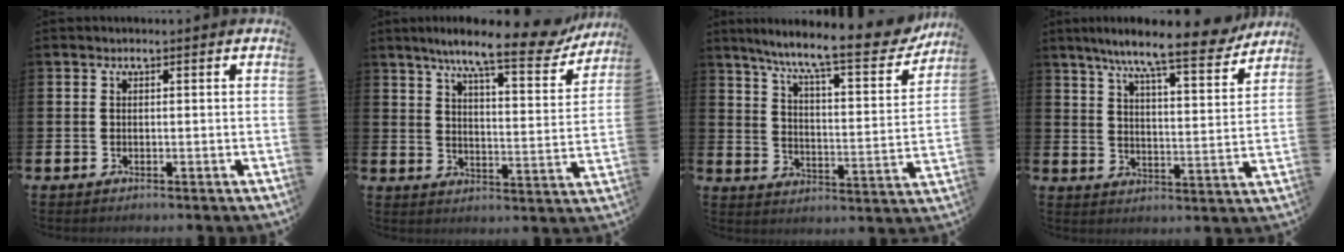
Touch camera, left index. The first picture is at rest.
{"total": 10.5, "force": [8.6, 1.2, 5.9], "torque": [-0.110, -0.047, 0.140]}
{"total": 10.7, "force": [9.0, 1.1, 5.6], "torque": [-0.124, -0.063, 0.144]}
{"total": 10.4, "force": [9.0, 0.5, 5.2], "torque": [-0.107, -0.055, 0.149]}